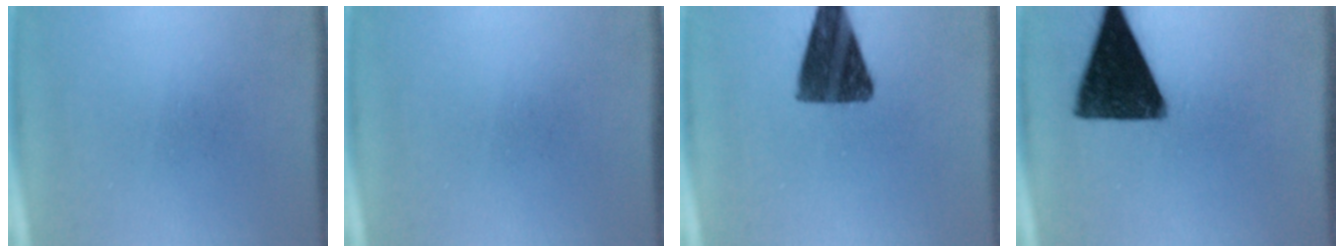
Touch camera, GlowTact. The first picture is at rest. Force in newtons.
{"total": 0.0}
{"total": 12.4}
{"total": 15.0}